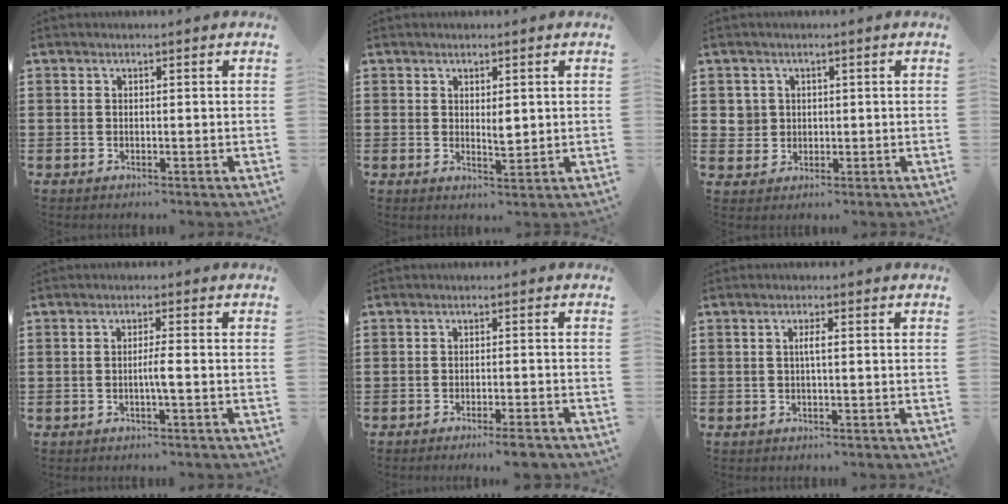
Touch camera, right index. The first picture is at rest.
{"total": 2.6, "force": [0.8, 1.2, 2.2], "torque": [-0.035, 0.000, 0.012]}
{"total": 2.7, "force": [0.4, 2.7, 0.4], "torque": [-0.021, 0.011, 0.006]}
{"total": 2.2, "force": [-0.6, -0.2, 2.1], "torque": [-0.039, -0.003, -0.013]}
{"total": 2.8, "force": [-2.4, -0.4, 1.4], "torque": [-0.024, -0.005, -0.044]}
{"total": 1.8, "force": [0.0, 0.2, 1.8], "torque": [-0.034, -0.002, -0.002]}